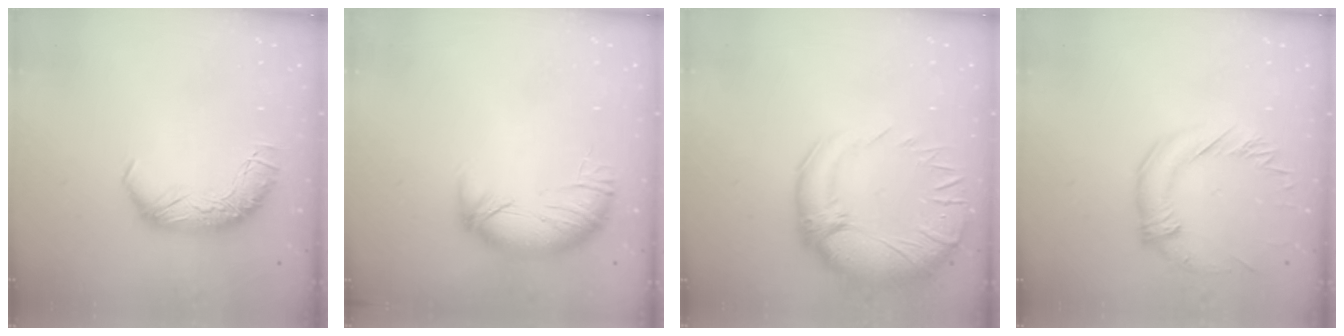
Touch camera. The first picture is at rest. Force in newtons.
{"total": 3.1, "press": 2.3, "slide": 2.1}
{"total": 7.5, "press": 5.9, "slide": 4.6}
{"total": 1.3, "press": 0.3, "slide": 1.3}